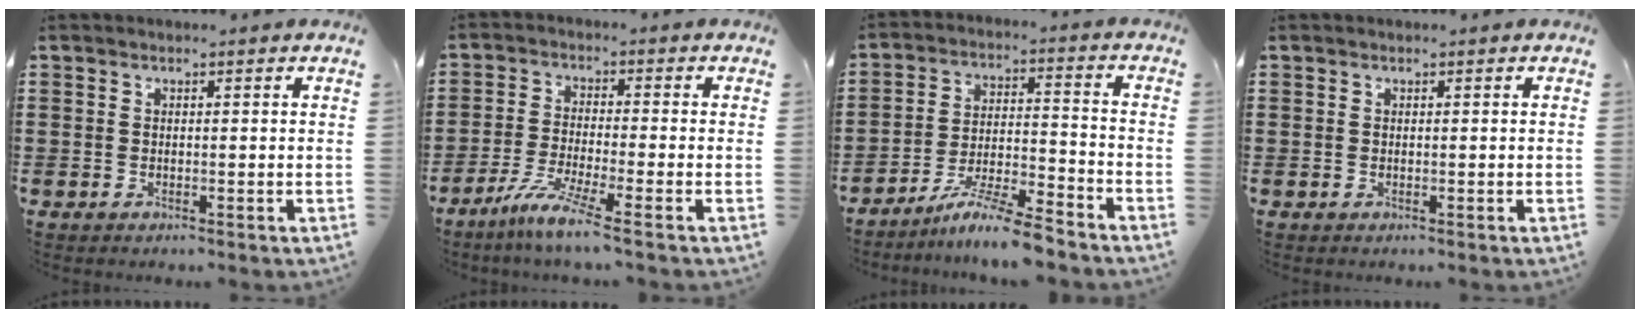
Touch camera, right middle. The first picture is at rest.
{"total": 5.9, "force": [-4.3, -0.2, 4.0], "torque": [-0.086, -0.016, -0.082]}
{"total": 8.0, "force": [-7.1, -0.3, 3.7], "torque": [-0.074, -0.004, -0.139]}
{"total": 0.0}